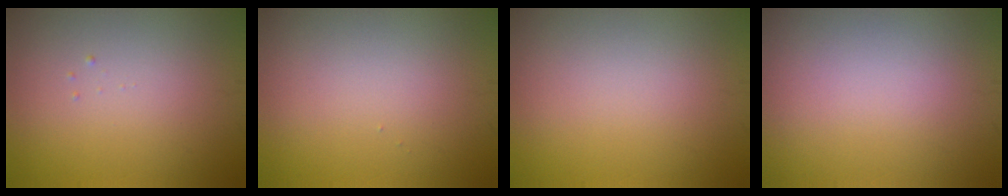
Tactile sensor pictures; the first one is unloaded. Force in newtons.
{"total": 0.0}
{"total": 0.0}
{"total": 0.0}